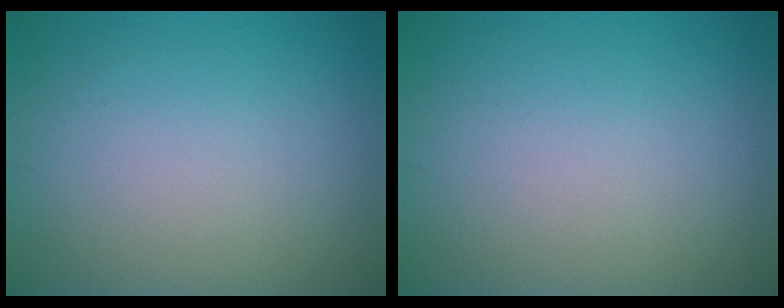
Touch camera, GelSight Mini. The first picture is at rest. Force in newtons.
{"total": 0.0}